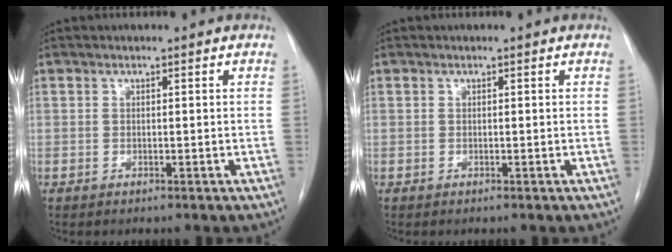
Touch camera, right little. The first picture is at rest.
{"total": 0.0}